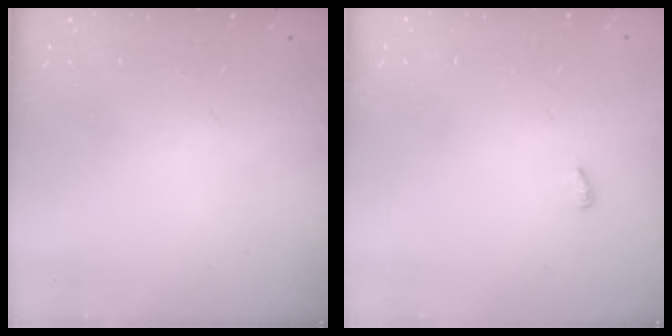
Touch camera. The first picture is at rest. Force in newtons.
{"total": 3.6, "press": 3.6, "slide": 0.4}